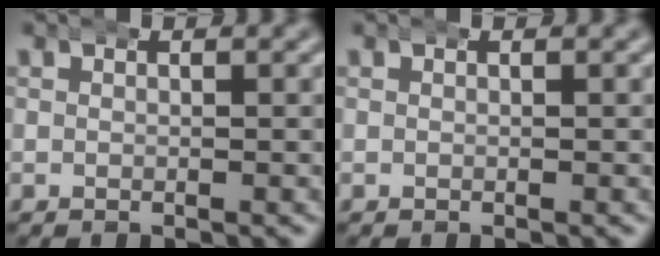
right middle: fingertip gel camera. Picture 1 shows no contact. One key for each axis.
{"total": 0.0}